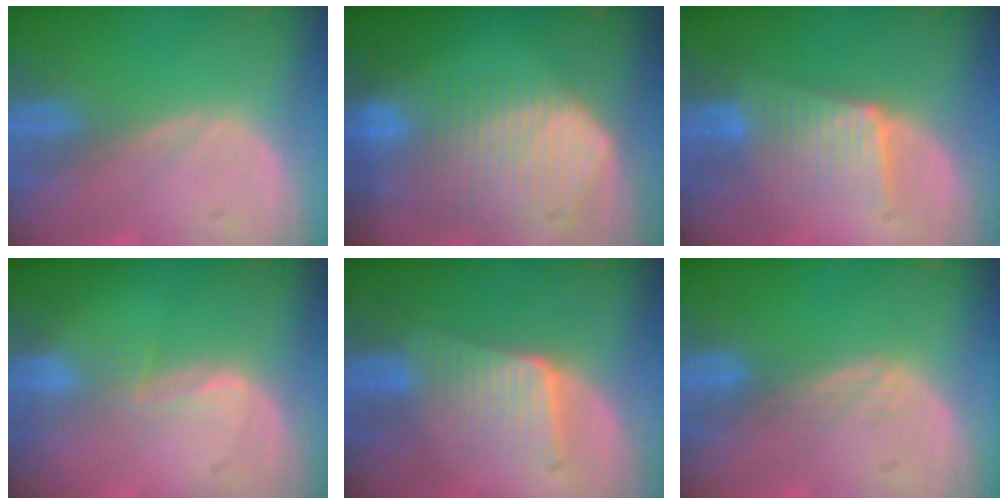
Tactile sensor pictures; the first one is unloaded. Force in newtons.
{"total": 10.1, "press": 8.7, "slide": 5.2}
{"total": 5.8, "press": 5.5, "slide": 1.7}
{"total": 2.0, "press": 2.0, "slide": 0.3}
{"total": 6.8, "press": 5.9, "slide": 3.3}
{"total": 1.8, "press": 1.7, "slide": 0.2}